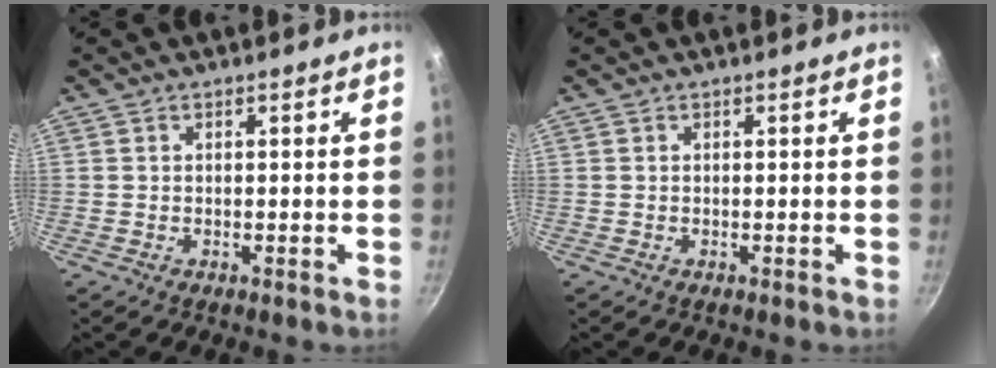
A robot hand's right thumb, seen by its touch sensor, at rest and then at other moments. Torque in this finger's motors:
{"motor_torque": [0.00, 0.00, -0.16, -0.16, 0.00]}